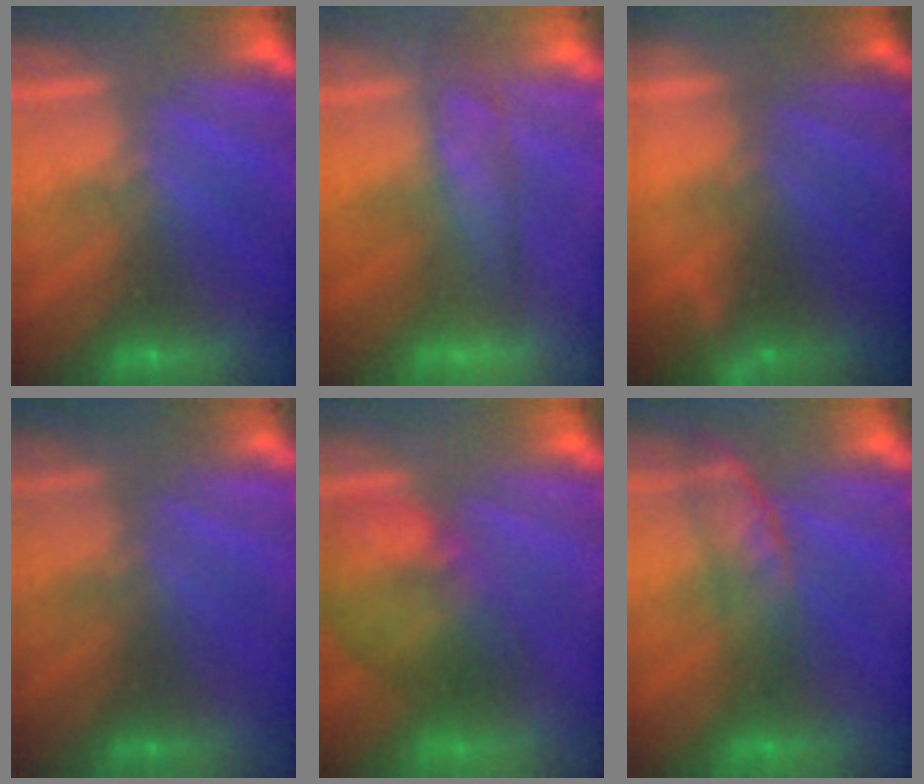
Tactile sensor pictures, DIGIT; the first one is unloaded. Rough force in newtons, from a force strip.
{"total": 3.8}
{"total": 3.0}
{"total": 2.9}
{"total": 7.3}
{"total": 2.7}